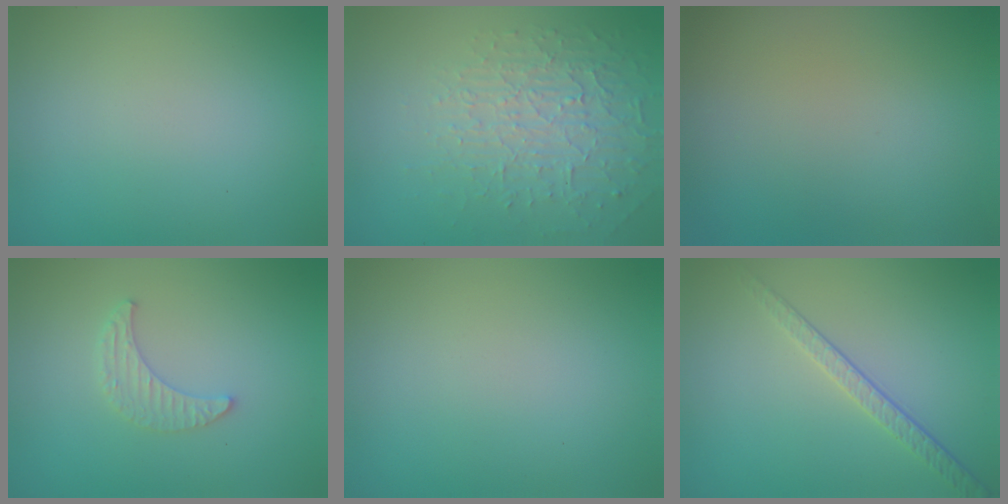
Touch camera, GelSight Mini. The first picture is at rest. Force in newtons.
{"total": 4.6, "press": 3.1, "slide": 3.4}
{"total": 0.0}
{"total": 2.0, "press": 1.9, "slide": 0.5}
{"total": 0.0}
{"total": 2.1, "press": 1.6, "slide": 1.4}